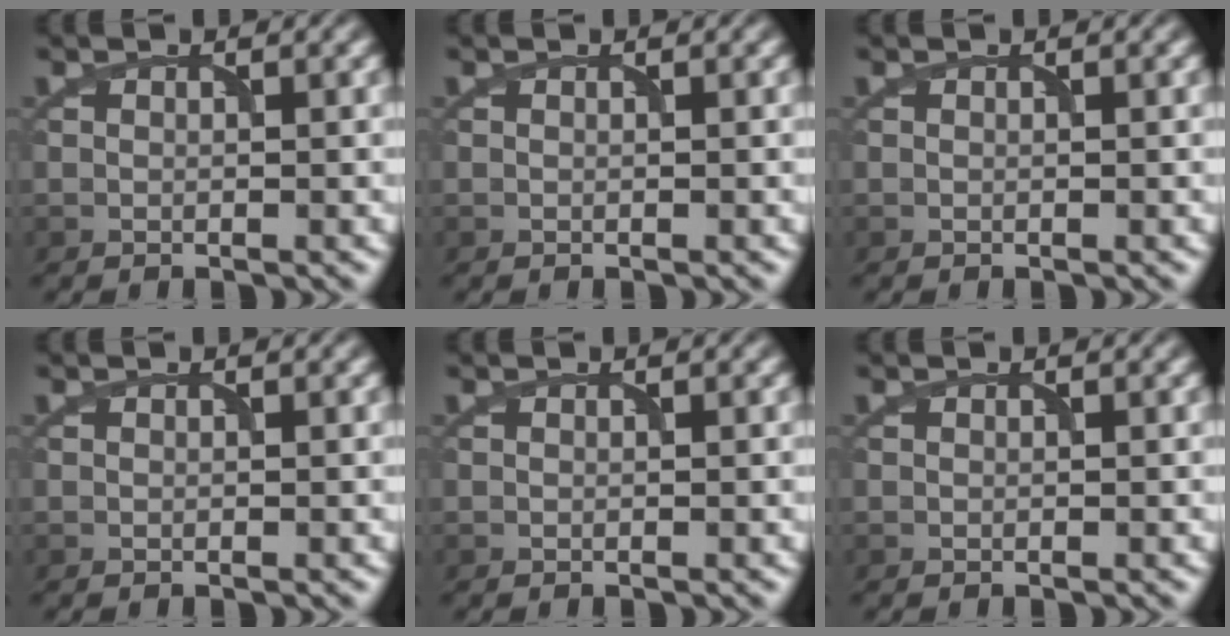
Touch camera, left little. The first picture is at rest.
{"total": 0.0}
{"total": 0.0}
{"total": 0.0}
{"total": 0.0}
{"total": 0.0}